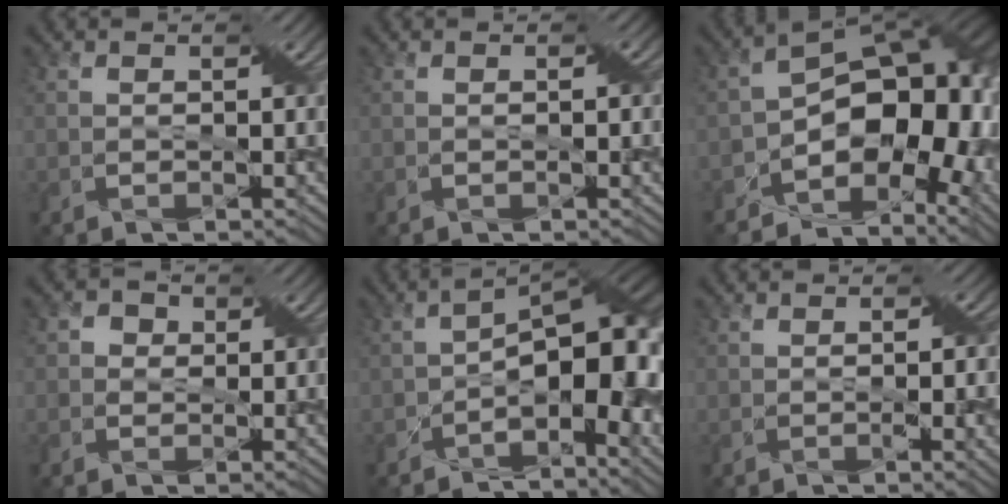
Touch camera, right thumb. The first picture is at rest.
{"total": 1.1, "force": [0.0, 0.1, 1.1], "torque": [-0.018, 0.003, 0.000]}
{"total": 14.3, "force": [-5.2, 8.9, 9.9], "torque": [-0.118, -0.008, -0.094]}
{"total": 1.9, "force": [0.2, 1.8, 0.5], "torque": [-0.010, 0.006, -0.003]}
{"total": 13.4, "force": [-2.8, 6.3, 11.5], "torque": [-0.155, -0.012, -0.039]}
{"total": 3.7, "force": [-0.4, 0.8, 3.5], "torque": [-0.054, 0.001, -0.002]}